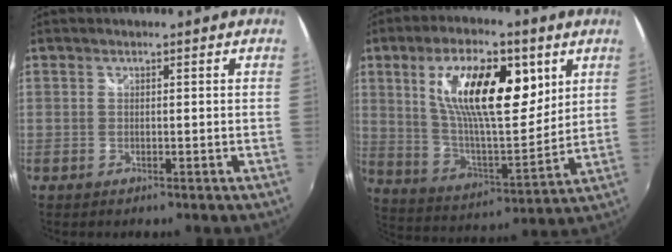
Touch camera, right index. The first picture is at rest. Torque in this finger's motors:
{"motor_torque": [0.74, 0.30, 1.05, 0.21]}